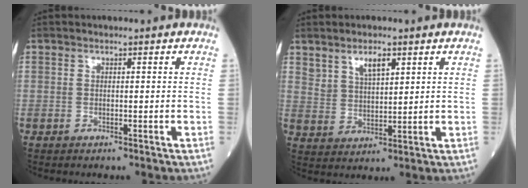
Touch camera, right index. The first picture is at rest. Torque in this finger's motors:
{"motor_torque": [0.04, 0.08, 0.05, 0.05]}